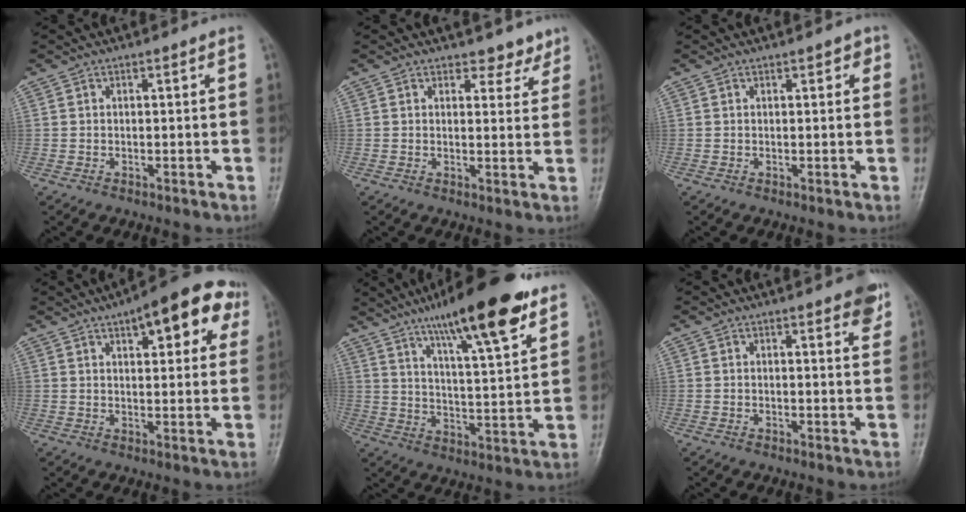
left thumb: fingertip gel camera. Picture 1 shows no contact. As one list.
[{"total": 3.8, "force": [3.2, 2.0, 0.3], "torque": [0.022, -0.024, 0.032]}, {"total": 1.5, "force": [0.8, 0.8, 1.0], "torque": [-0.002, 0.000, 0.007]}, {"total": 13.4, "force": [6.6, 5.5, 10.3], "torque": [-0.089, 0.000, 0.078]}, {"total": 19.6, "force": [12.8, 3.6, 14.4], "torque": [-0.203, -0.051, 0.204]}, {"total": 4.8, "force": [3.1, 1.4, 3.3], "torque": [-0.024, -0.010, 0.034]}]